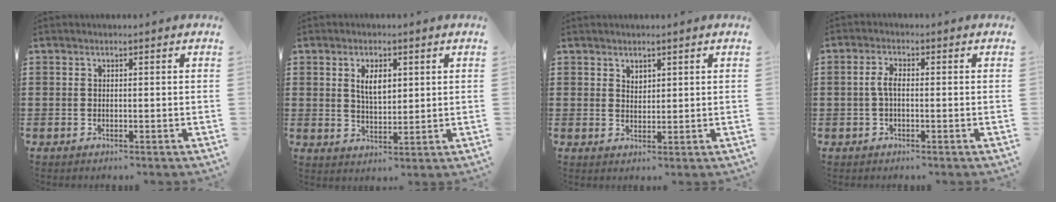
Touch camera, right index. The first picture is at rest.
{"total": 4.3, "force": [1.5, 2.0, 3.5], "torque": [-0.068, 0.004, 0.024]}
{"total": 1.6, "force": [1.4, 0.8, 0.1], "torque": [-0.005, 0.002, 0.028]}
{"total": 2.9, "force": [-0.4, 1.1, 2.6], "torque": [-0.064, -0.002, -0.013]}